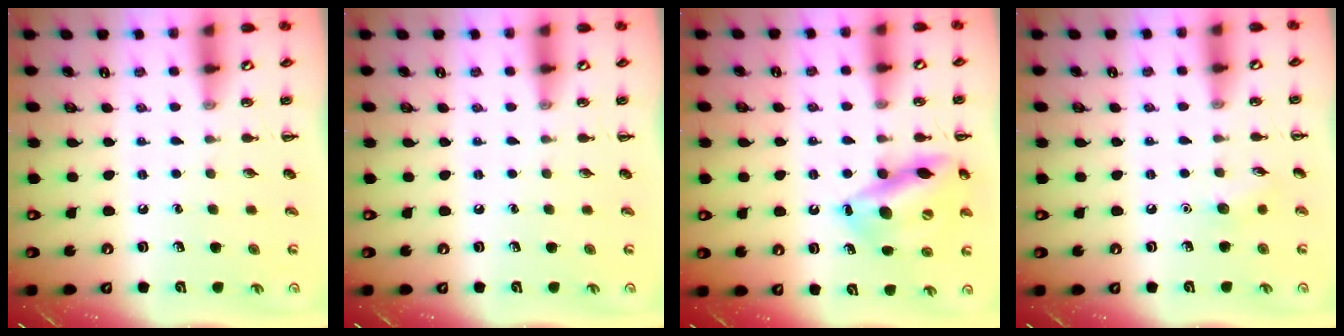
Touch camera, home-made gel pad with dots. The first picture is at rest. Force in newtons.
{"total": 0.0}
{"total": 16.1, "press": 15.7, "slide": 3.3}
{"total": 5.2, "press": 5.1, "slide": 1.3}